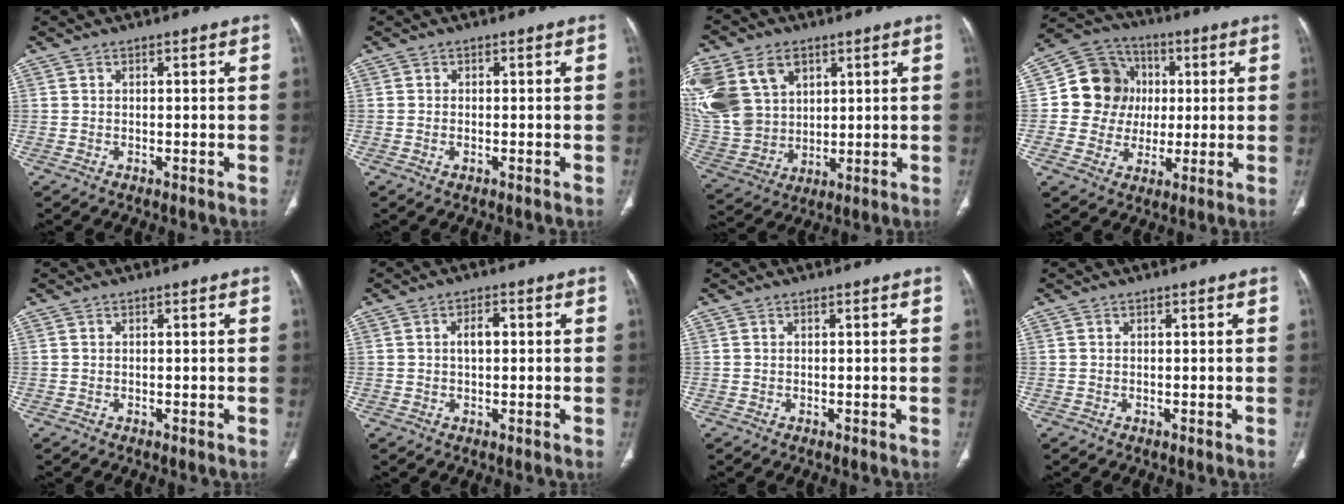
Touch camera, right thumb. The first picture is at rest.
{"total": 0.7, "force": [-0.3, 0.4, 0.5], "torque": [-0.015, 0.002, -0.004]}
{"total": 22.7, "force": [8.4, 16.8, 12.7], "torque": [-0.302, 0.017, 0.185]}
{"total": 12.1, "force": [1.2, 11.2, 4.4], "torque": [-0.040, 0.014, 0.017]}
{"total": 0.0}
{"total": 2.9, "force": [0.3, 1.6, 2.4], "torque": [-0.042, 0.008, 0.004]}
{"total": 0.0}
{"total": 0.0}